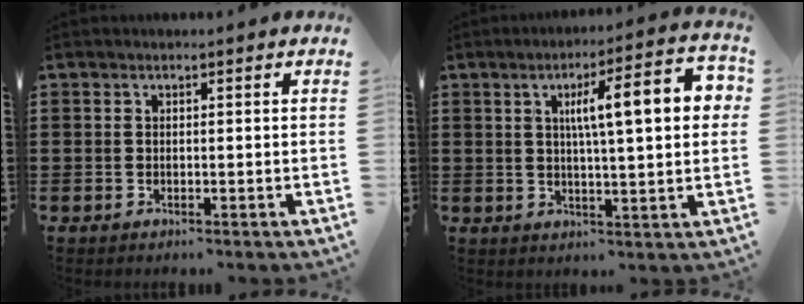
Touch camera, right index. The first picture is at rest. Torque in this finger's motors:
{"motor_torque": [1.43, 0.71, 0.75, 0.21]}